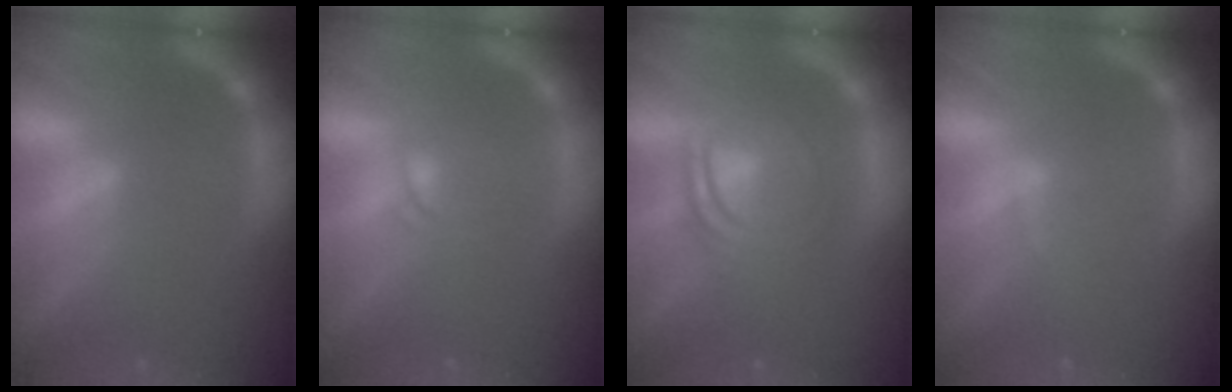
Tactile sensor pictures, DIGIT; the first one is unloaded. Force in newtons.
{"total": 2.0}
{"total": 6.5}
{"total": 1.4}